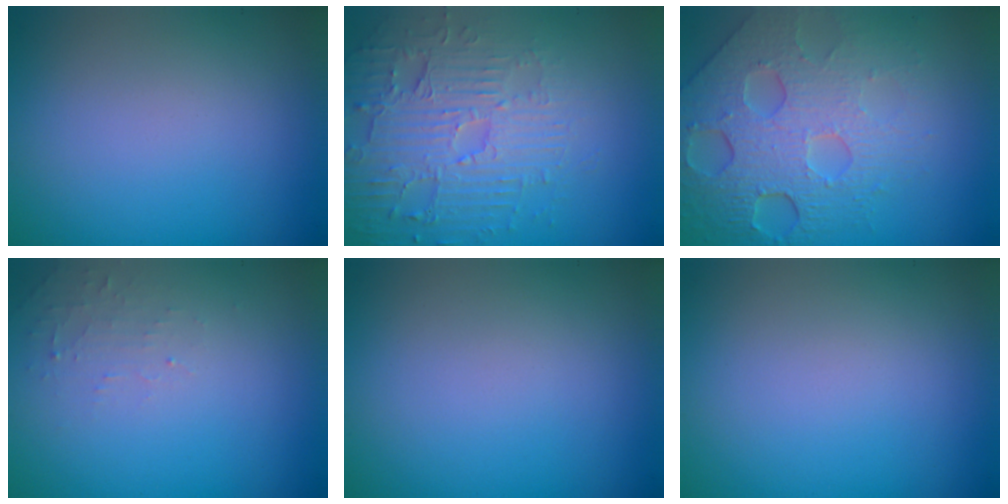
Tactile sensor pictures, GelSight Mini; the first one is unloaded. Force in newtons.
{"total": 4.9, "press": 4.3, "slide": 2.2}
{"total": 7.9, "press": 5.3, "slide": 5.9}
{"total": 1.2, "press": 1.2, "slide": 0.3}
{"total": 0.0}
{"total": 0.0}